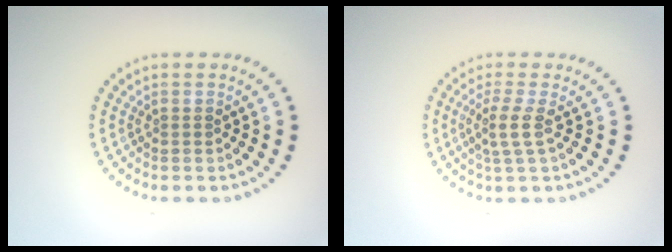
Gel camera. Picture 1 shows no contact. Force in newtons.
{"total": 2.2, "press": 1.7, "slide": 1.4}